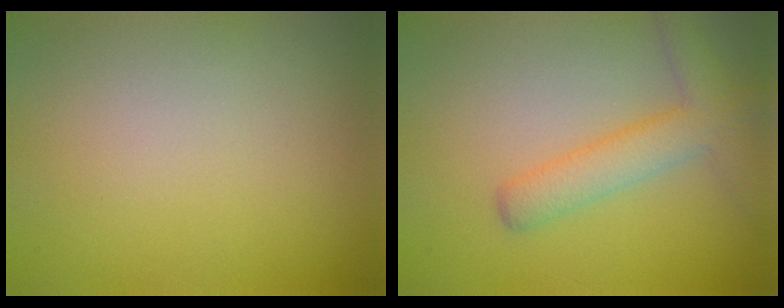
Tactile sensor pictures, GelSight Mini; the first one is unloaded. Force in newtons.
{"total": 4.3, "press": 4.3, "slide": 0.2}